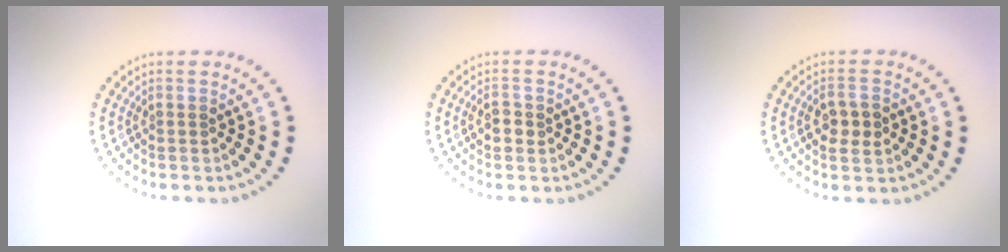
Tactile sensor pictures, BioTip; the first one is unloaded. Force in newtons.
{"total": 1.3, "press": 1.3, "slide": 0.2}
{"total": 2.6, "press": 2.6, "slide": 0.2}